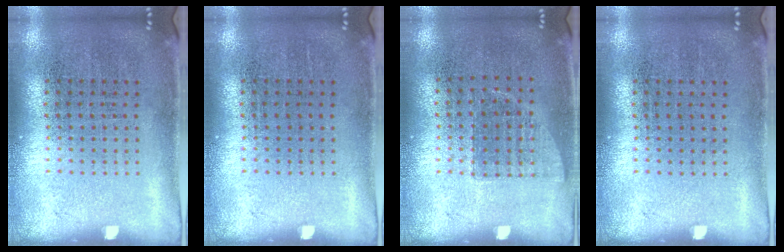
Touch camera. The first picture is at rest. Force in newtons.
{"total": 0.0}
{"total": 0.6, "press": 0.5, "slide": 0.2}
{"total": 0.0}